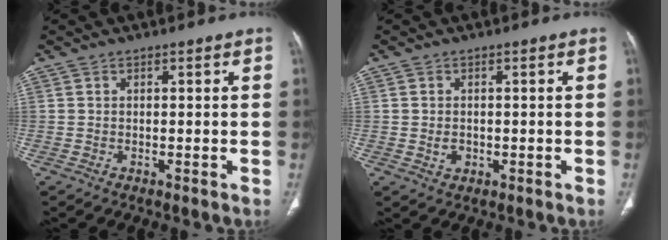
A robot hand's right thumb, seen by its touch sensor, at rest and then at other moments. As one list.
[{"total": 2.0, "force": [-0.3, 1.5, 1.2], "torque": [-0.018, 0.001, -0.001]}]